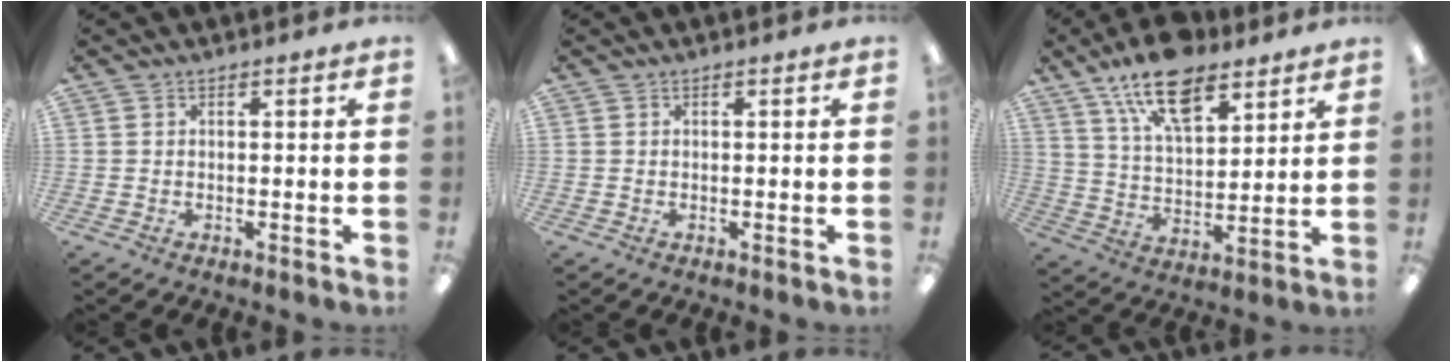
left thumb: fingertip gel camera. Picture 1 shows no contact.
{"total": 0.0}
{"total": 15.7, "force": [10.5, 7.4, 9.0], "torque": [-0.159, -0.042, 0.188]}